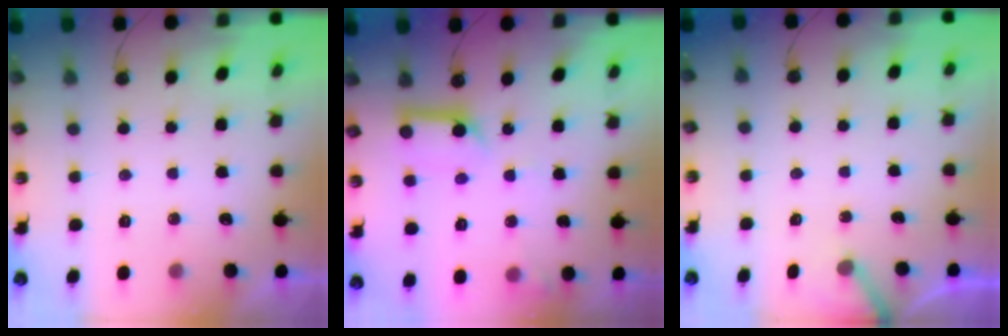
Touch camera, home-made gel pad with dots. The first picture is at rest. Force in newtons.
{"total": 10.9, "press": 10.8, "slide": 1.3}
{"total": 4.2, "press": 4.2, "slide": 0.3}